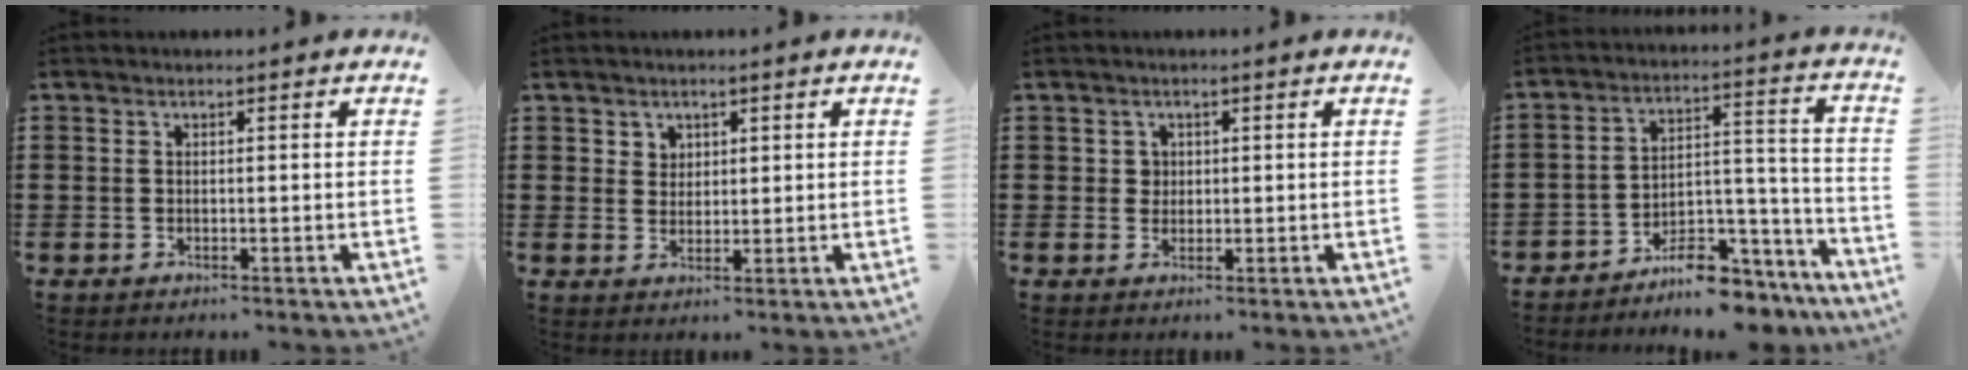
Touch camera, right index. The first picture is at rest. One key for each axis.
{"total": 2.1, "fx": 1.4, "fy": 1.6, "fz": 0.1, "tx": -0.002, "ty": 0.005, "tz": 0.024}
{"total": 1.4, "fx": 0.4, "fy": 1.3, "fz": 0.4, "tx": -0.013, "ty": 0.007, "tz": 0.007}
{"total": 8.5, "fx": -7.8, "fy": 2.0, "fz": 2.6, "tx": -0.029, "ty": 0.032, "tz": -0.147}